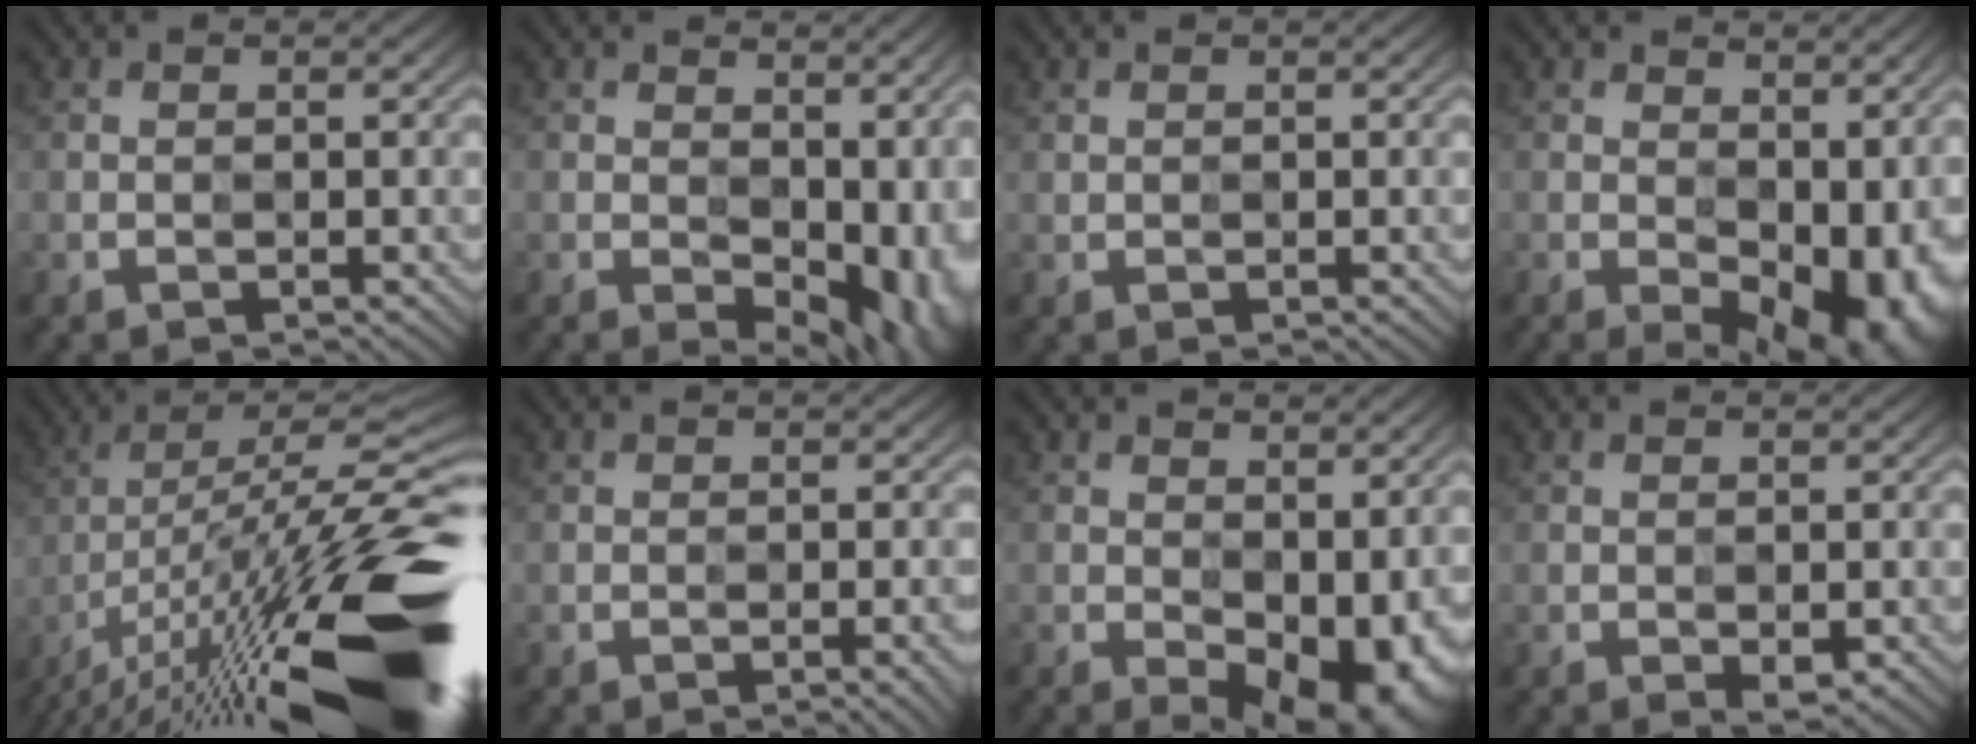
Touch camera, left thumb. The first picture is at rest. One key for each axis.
{"total": 12.7, "fx": -1.2, "fy": 7.9, "fz": 9.9, "tx": -0.114, "ty": -0.027, "tz": 0.023}
{"total": 0.7, "fx": 0.6, "fy": -0.1, "fz": -0.4, "tx": 0.010, "ty": 0.000, "tz": 0.013}
{"total": 13.2, "fx": -2.5, "fy": 7.7, "fz": 10.5, "tx": -0.129, "ty": -0.025, "tz": -0.005}
{"total": 20.1, "fx": -11.6, "fy": 4.2, "fz": 15.9, "tx": -0.226, "ty": 0.007, "tz": -0.193}
{"total": 2.4, "fx": -1.6, "fy": 0.5, "fz": 1.7, "tx": -0.014, "ty": -0.003, "tz": -0.018}
{"total": 11.6, "fx": -2.8, "fy": 6.6, "fz": 9.1, "tx": -0.118, "ty": -0.023, "tz": -0.018}
{"total": 1.3, "fx": -0.9, "fy": 0.5, "fz": 0.8, "tx": -0.012, "ty": -0.002, "tz": -0.016}